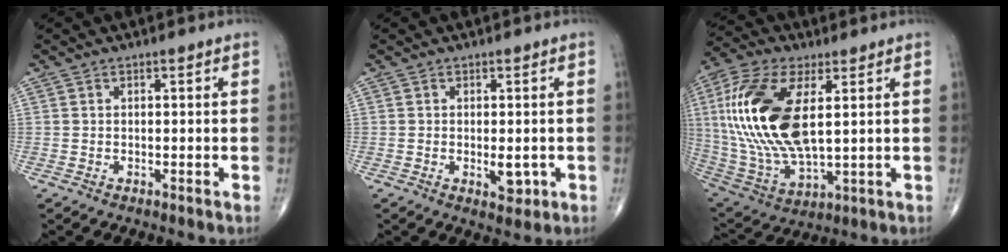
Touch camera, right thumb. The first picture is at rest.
{"total": 3.2, "force": [-0.7, 1.6, 2.7], "torque": [-0.027, -0.005, -0.004]}
{"total": 22.5, "force": [4.0, 10.5, 19.5], "torque": [-0.422, -0.019, 0.078]}